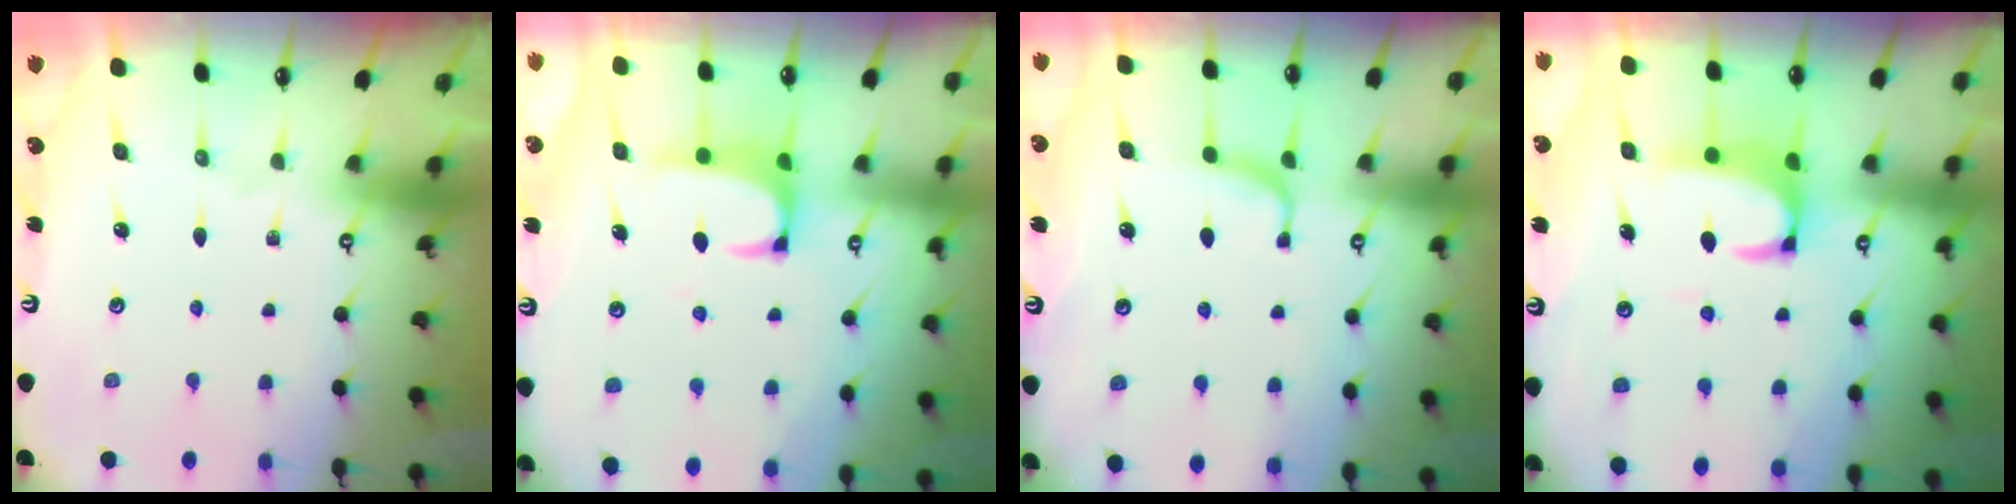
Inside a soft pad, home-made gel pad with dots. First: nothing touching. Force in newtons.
{"total": 0.9, "press": 0.7, "slide": 0.6}
{"total": 2.4, "press": 2.3, "slide": 0.3}
{"total": 2.2, "press": 2.0, "slide": 1.0}